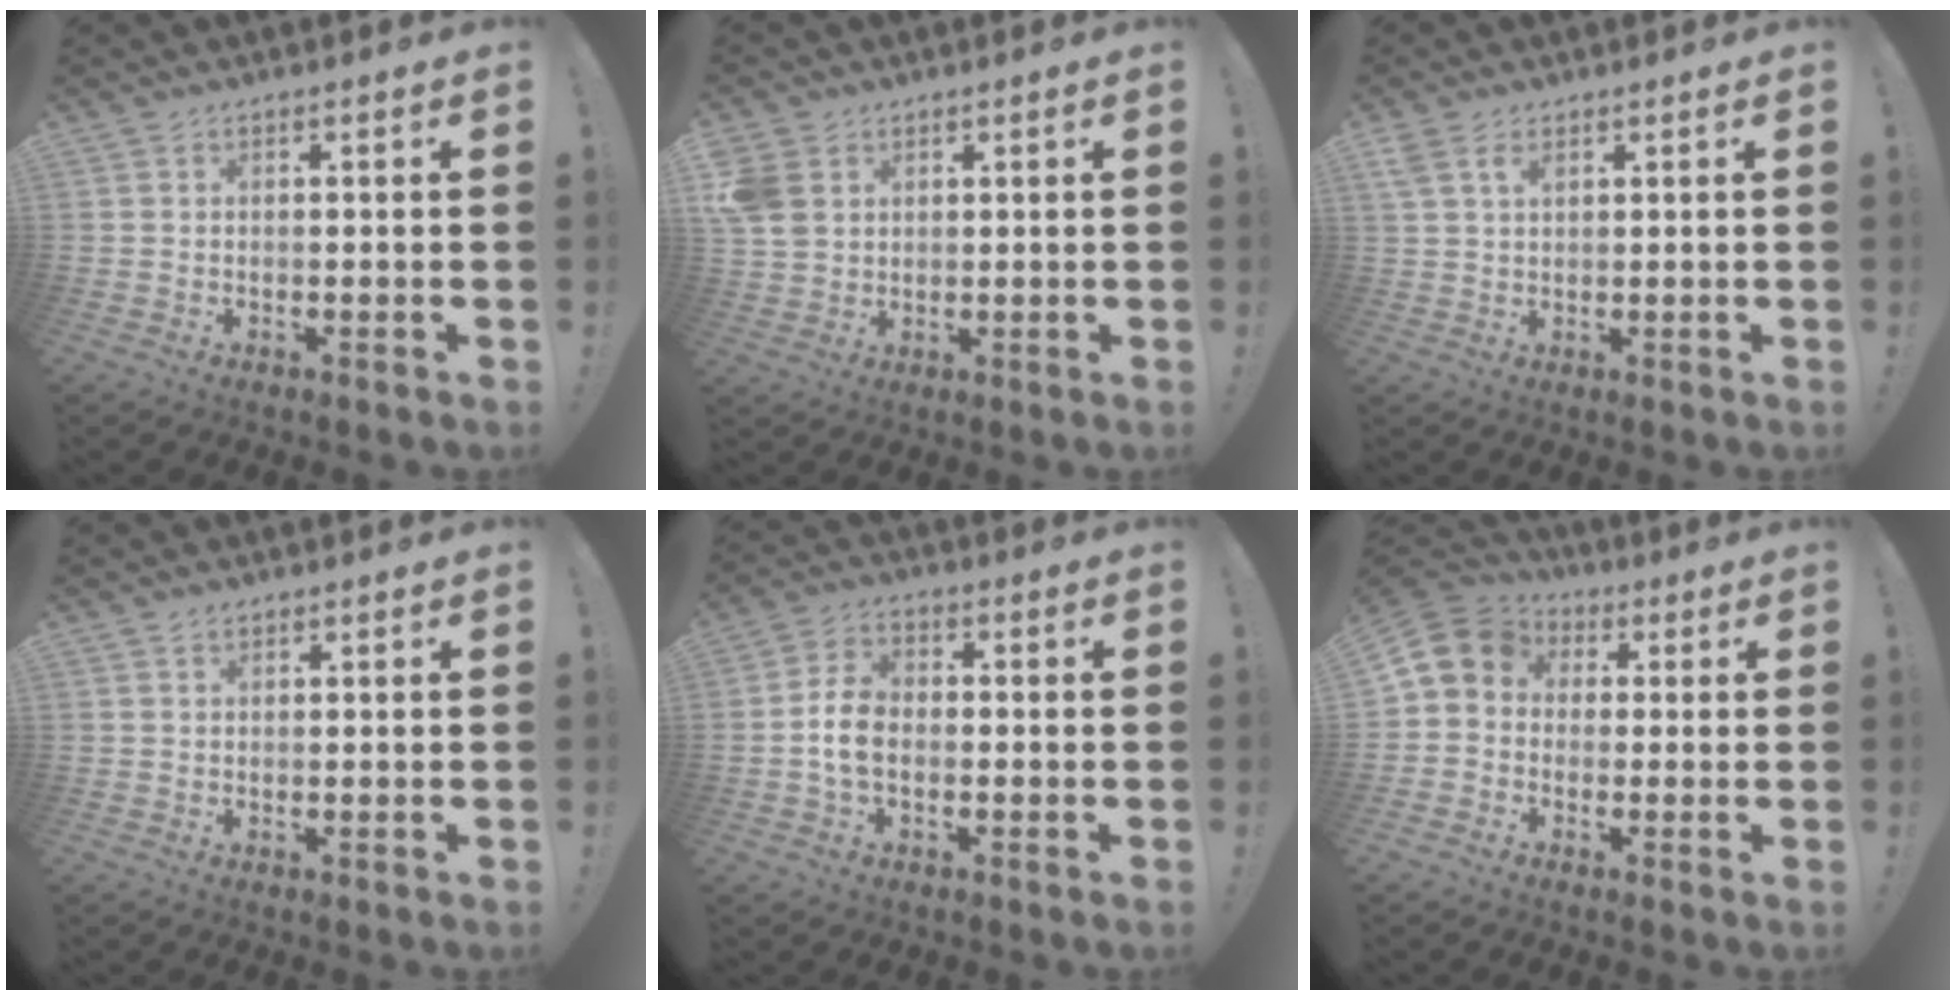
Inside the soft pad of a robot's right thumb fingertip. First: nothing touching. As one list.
[{"total": 7.2, "force": [2.7, 5.7, 3.6], "torque": [-0.074, -0.001, 0.057]}, {"total": 4.3, "force": [2.4, 2.2, 2.9], "torque": [-0.055, -0.004, 0.044]}, {"total": 0.9, "force": [0.7, 0.5, 0.3], "torque": [-0.006, 0.000, 0.014]}, {"total": 7.6, "force": [-1.4, 4.8, 5.6], "torque": [-0.110, 0.013, -0.021]}, {"total": 8.1, "force": [0.4, 7.1, 3.9], "torque": [-0.061, 0.011, 0.016]}]